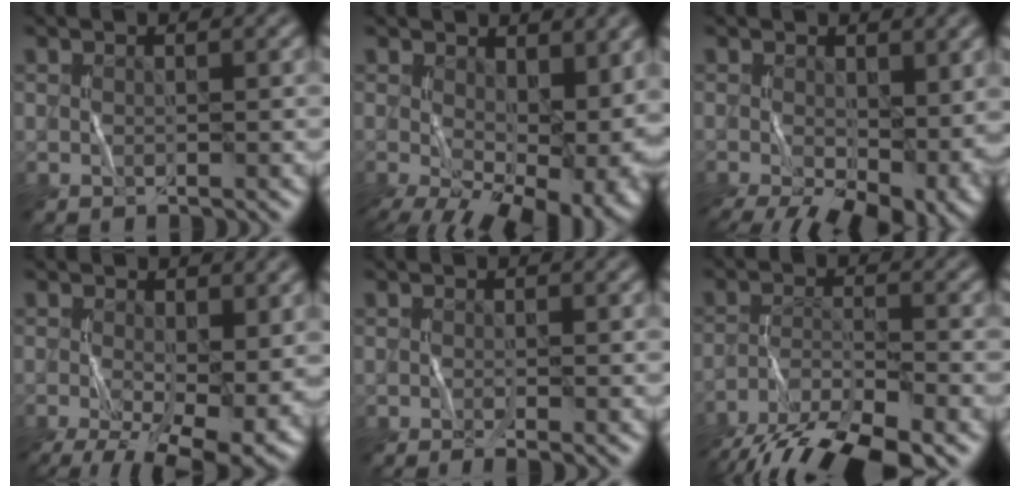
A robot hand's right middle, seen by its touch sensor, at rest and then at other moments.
{"total": 13.5, "force": [-1.9, 7.0, 11.4], "torque": [-0.181, -0.027, -0.009]}
{"total": 11.5, "force": [-4.3, 5.8, 9.0], "torque": [-0.143, -0.035, -0.055]}
{"total": 12.8, "force": [-3.8, 5.7, 10.8], "torque": [-0.183, -0.033, -0.044]}
{"total": 1.2, "force": [-0.5, 0.1, 1.0], "torque": [-0.017, -0.005, -0.008]}
{"total": 11.3, "force": [-8.8, 3.3, 6.4], "torque": [-0.114, -0.027, -0.143]}